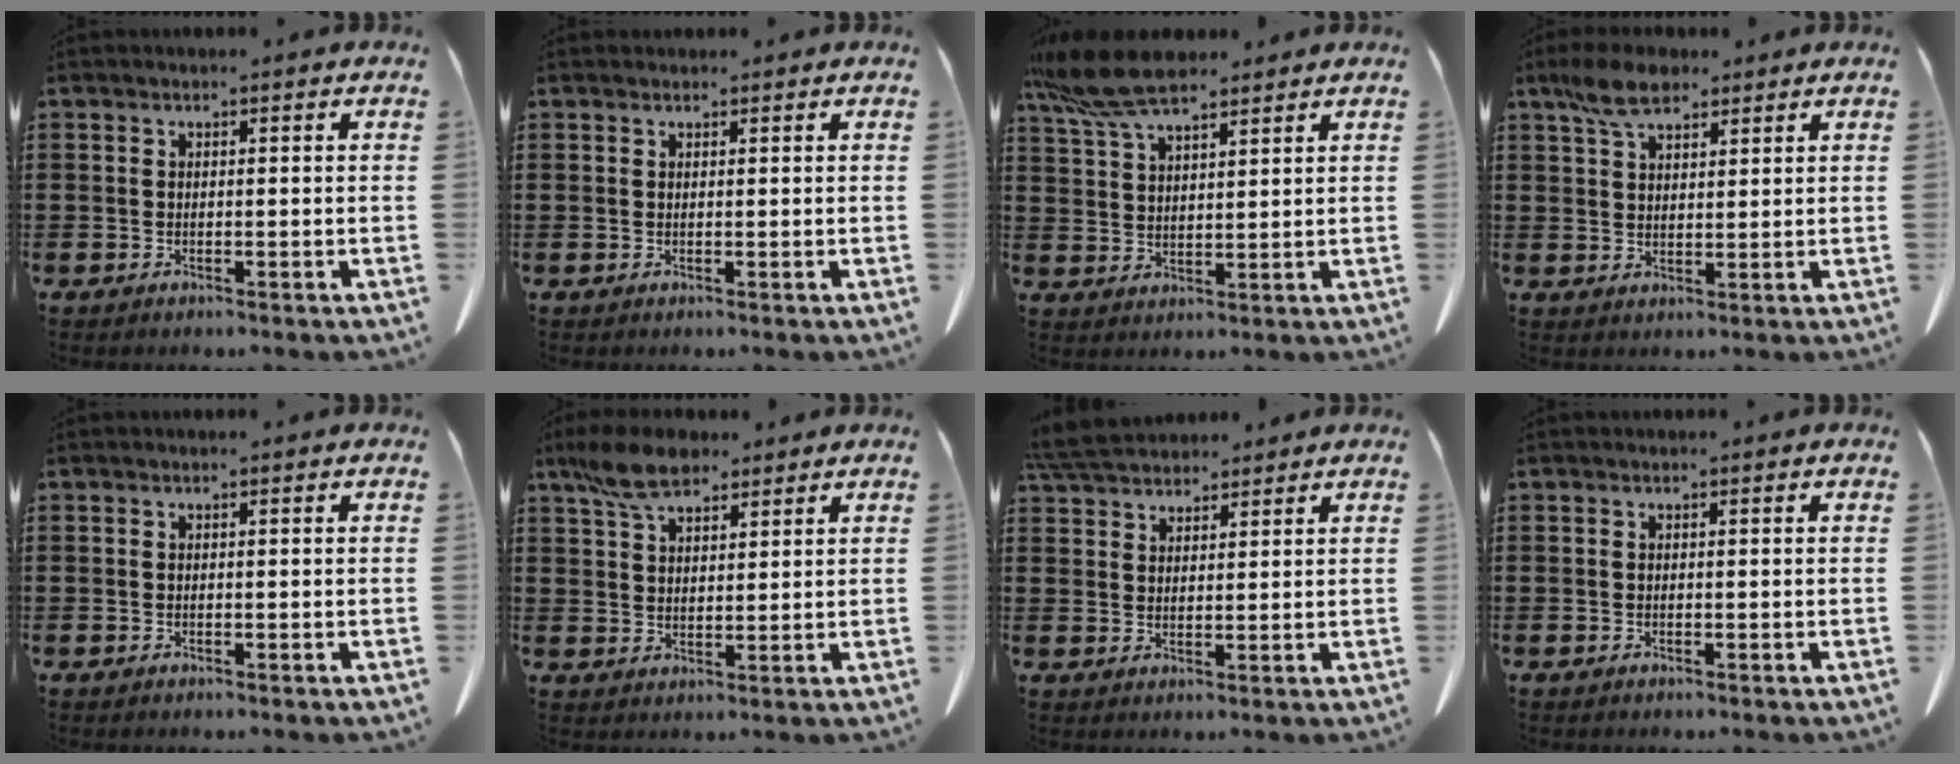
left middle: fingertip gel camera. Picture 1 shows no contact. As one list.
[{"total": 0.6, "force": [0.6, 0.2, 0.0], "torque": [-0.003, -0.001, 0.013]}, {"total": 9.1, "force": [7.1, 2.4, 5.1], "torque": [-0.124, -0.013, 0.133]}, {"total": 6.0, "force": [4.2, 2.7, 3.3], "torque": [-0.076, 0.002, 0.080]}, {"total": 0.0}, {"total": 7.5, "force": [5.4, 3.2, 4.1], "torque": [-0.097, -0.001, 0.103]}, {"total": 5.3, "force": [5.0, 1.2, 1.4], "torque": [-0.044, -0.009, 0.096]}, {"total": 0.0}]